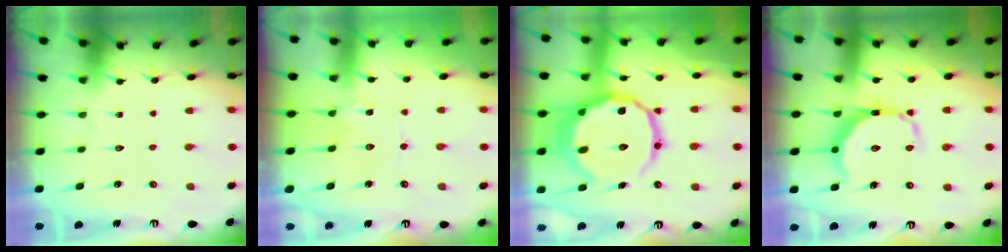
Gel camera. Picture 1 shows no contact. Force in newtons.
{"total": 1.6, "press": 1.6, "slide": 0.3}
{"total": 19.9, "press": 19.8, "slide": 2.0}
{"total": 11.0, "press": 11.0, "slide": 0.4}